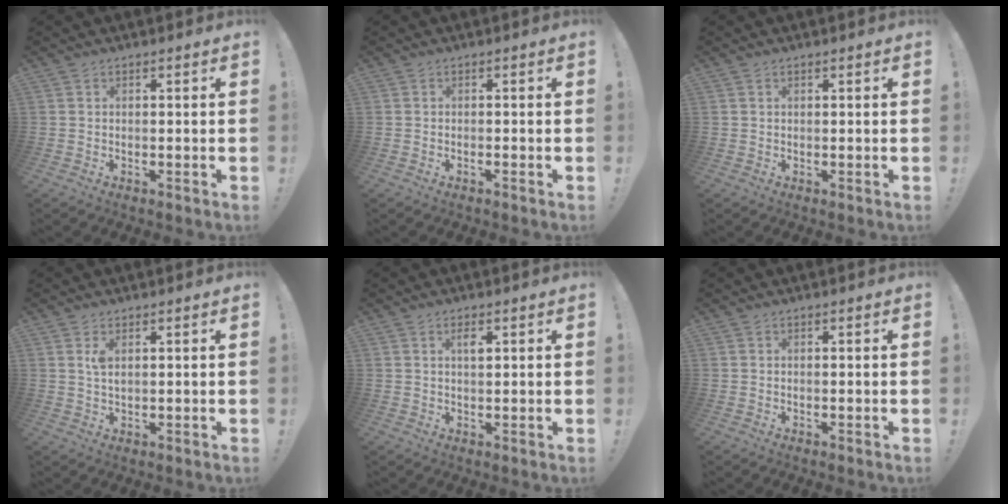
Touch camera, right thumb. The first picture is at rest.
{"total": 0.6, "force": [-0.6, -0.1, 0.2], "torque": [-0.007, -0.001, -0.010]}
{"total": 0.0}
{"total": 2.5, "force": [1.0, 1.0, 2.1], "torque": [-0.035, -0.002, 0.015]}
{"total": 2.2, "force": [1.0, 0.9, 1.7], "torque": [-0.028, 0.000, 0.015]}
{"total": 0.0}